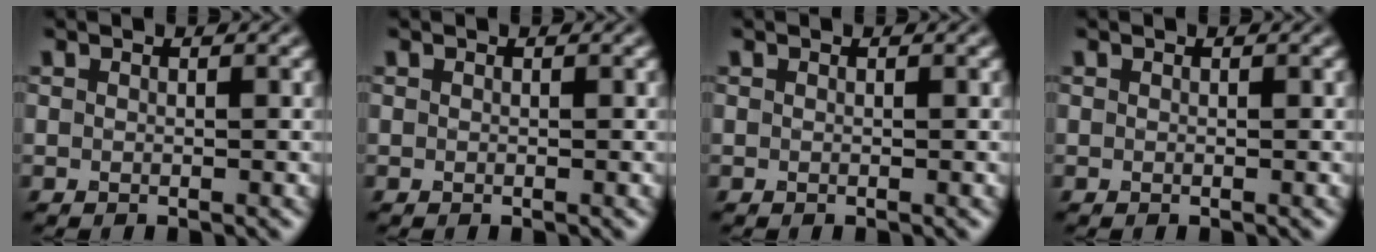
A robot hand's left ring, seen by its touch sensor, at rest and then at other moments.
{"total": 0.0}
{"total": 0.0}
{"total": 0.0}